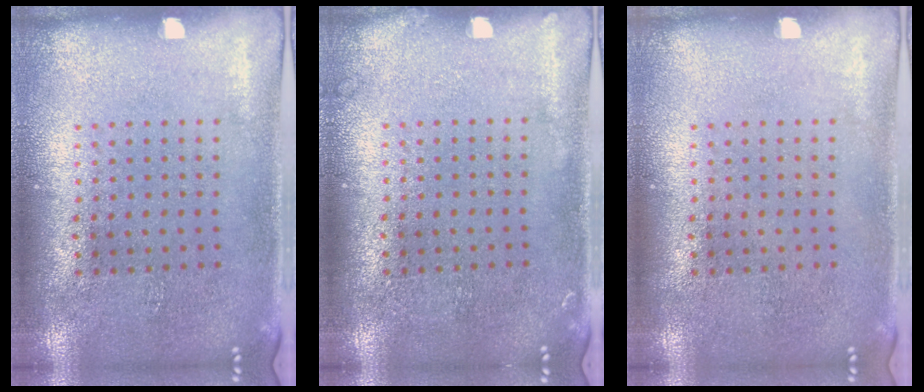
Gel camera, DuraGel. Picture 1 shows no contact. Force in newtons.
{"total": 0.6, "press": 0.5, "slide": 0.1}
{"total": 0.0}